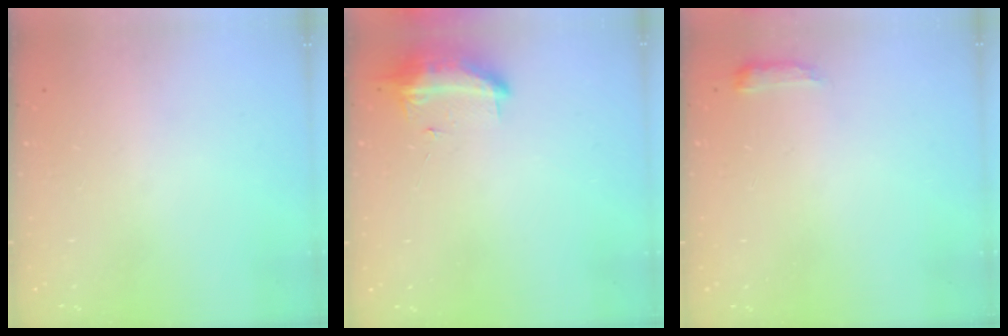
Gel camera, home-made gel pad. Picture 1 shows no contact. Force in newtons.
{"total": 9.0, "press": 8.8, "slide": 1.8}
{"total": 4.9, "press": 4.9, "slide": 0.8}